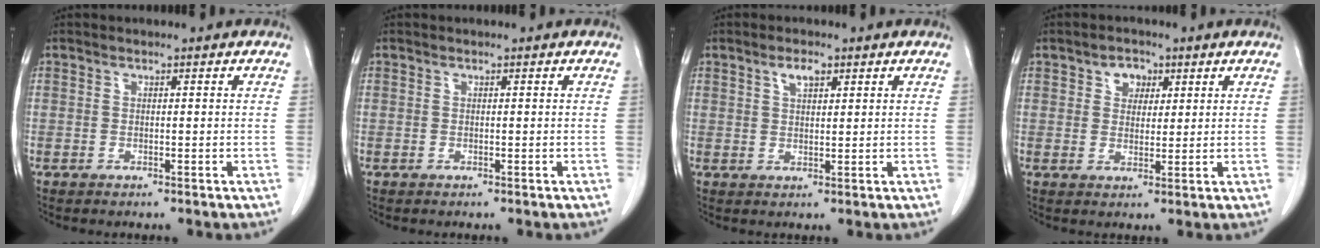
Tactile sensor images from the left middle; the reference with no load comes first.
{"total": 0.0}
{"total": 2.7, "force": [1.6, 1.0, 1.9], "torque": [-0.037, 0.003, 0.029]}
{"total": 3.4, "force": [1.6, 2.5, 1.6], "torque": [-0.021, 0.007, 0.026]}